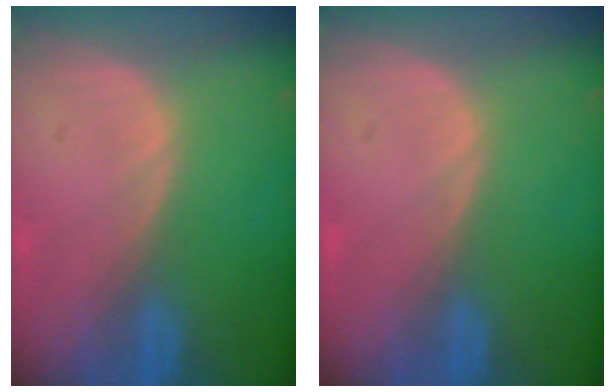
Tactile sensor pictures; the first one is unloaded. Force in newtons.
{"total": 0.0}